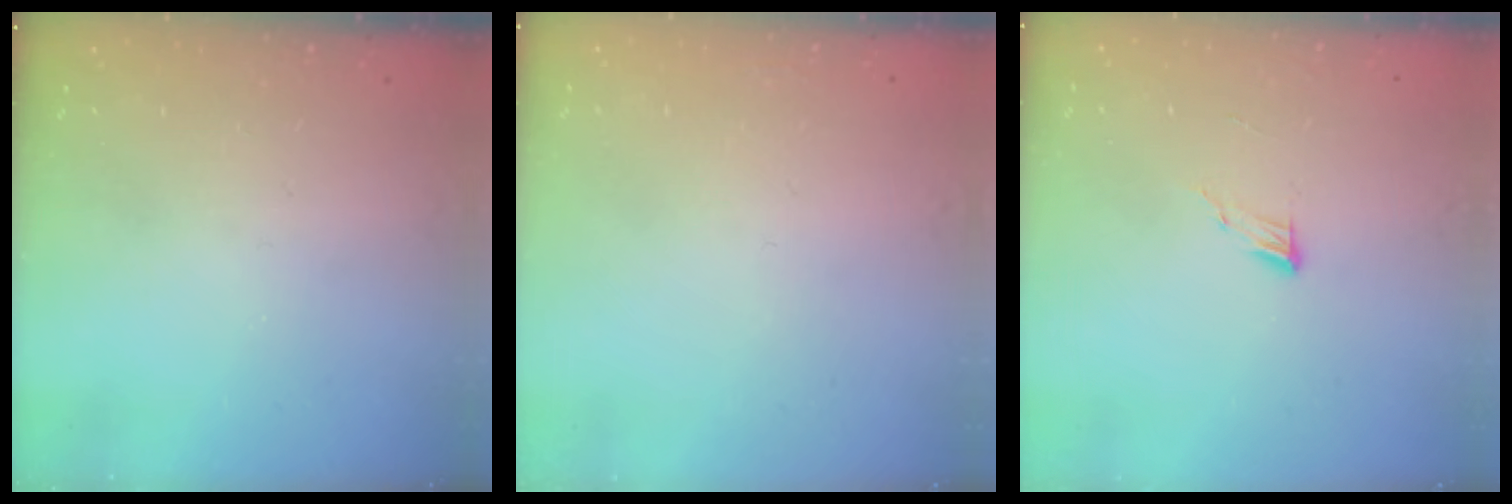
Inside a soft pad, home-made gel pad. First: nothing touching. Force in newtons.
{"total": 0.9, "press": 0.9, "slide": 0.1}
{"total": 4.7, "press": 4.7, "slide": 0.4}